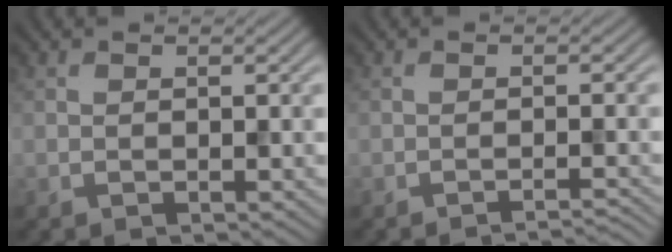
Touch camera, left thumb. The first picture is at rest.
{"total": 2.1, "force": [-1.7, 0.2, 1.2], "torque": [-0.007, 0.003, -0.034]}